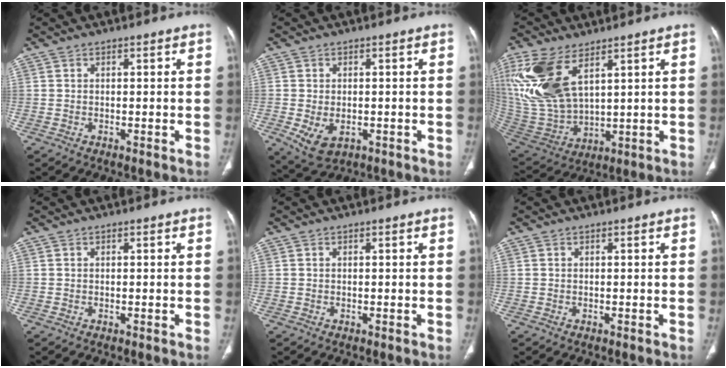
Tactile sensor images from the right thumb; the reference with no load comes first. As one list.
[{"total": 6.0, "force": [-1.6, 3.9, 4.3], "torque": [-0.076, -0.004, -0.010]}, {"total": 18.9, "force": [8.5, 9.7, 13.9], "torque": [-0.304, -0.032, 0.184]}, {"total": 0.0}, {"total": 0.0}, {"total": 0.0}]